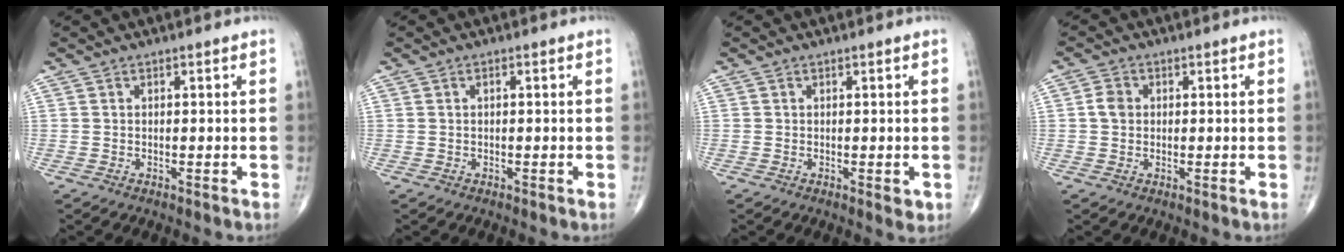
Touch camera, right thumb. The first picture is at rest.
{"total": 0.8, "force": [0.2, 0.3, 0.7], "torque": [-0.015, 0.003, 0.002]}
{"total": 1.6, "force": [-0.4, 0.8, 1.4], "torque": [-0.009, -0.001, -0.006]}
{"total": 2.7, "force": [0.2, 2.2, 1.5], "torque": [-0.022, 0.004, 0.001]}